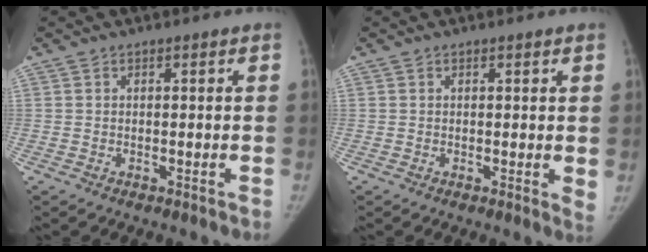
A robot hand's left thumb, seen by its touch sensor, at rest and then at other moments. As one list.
[{"total": 2.6, "force": [1.1, 0.9, 2.2], "torque": [-0.029, -0.009, 0.014]}]